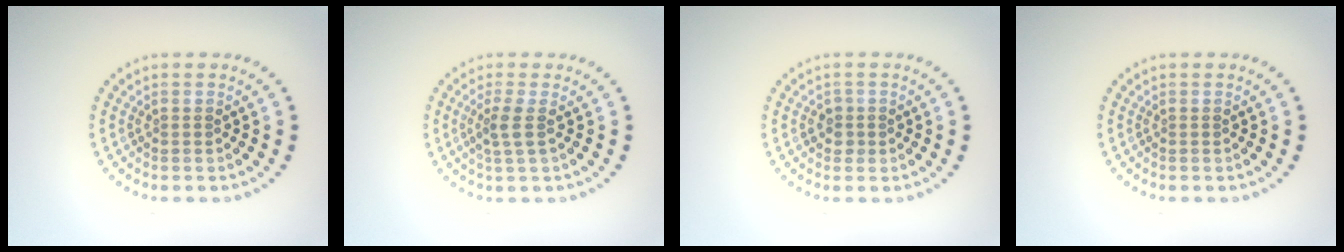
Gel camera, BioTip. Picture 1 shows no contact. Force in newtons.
{"total": 1.8, "press": 1.4, "slide": 1.1}
{"total": 1.3, "press": 1.2, "slide": 0.6}
{"total": 0.0}